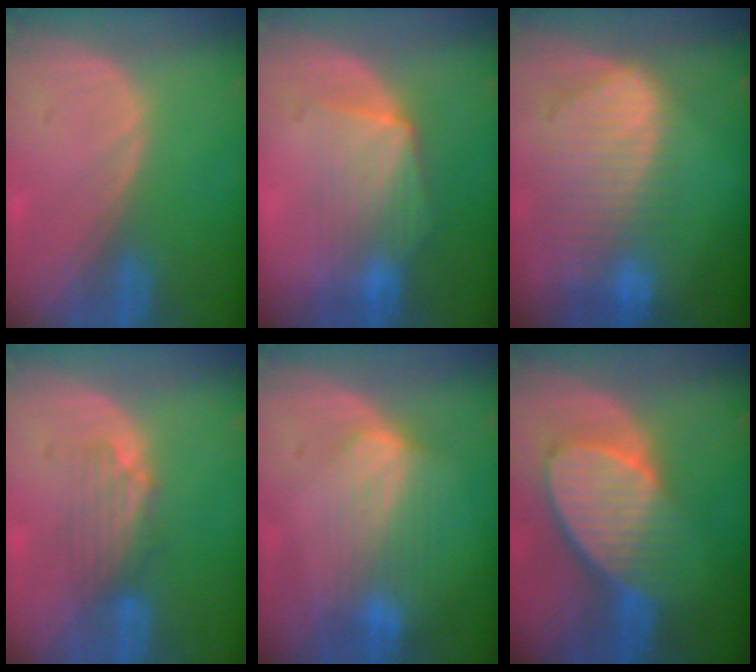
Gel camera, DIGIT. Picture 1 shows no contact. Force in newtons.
{"total": 7.3, "press": 7.0, "slide": 2.1}
{"total": 10.4, "press": 8.9, "slide": 5.4}
{"total": 3.8, "press": 3.8, "slide": 0.4}
{"total": 7.2, "press": 6.5, "slide": 3.1}
{"total": 9.4, "press": 8.3, "slide": 4.6}